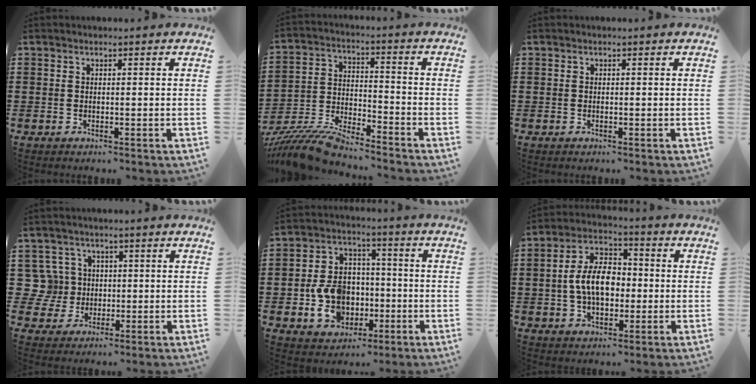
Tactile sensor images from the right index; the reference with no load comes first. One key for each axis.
{"total": 9.8, "fx": -9.3, "fy": 0.9, "fz": 3.0, "tx": -0.075, "ty": 0.009, "tz": -0.185}
{"total": 0.0}
{"total": 6.2, "fx": 0.6, "fy": 5.9, "fz": 1.9, "tx": -0.083, "ty": 0.011, "tz": 0.008}
{"total": 9.9, "fx": -2.2, "fy": 7.8, "fz": 5.6, "tx": -0.136, "ty": 0.018, "tz": -0.041}
{"total": 8.9, "fx": -0.5, "fy": 5.5, "fz": 6.9, "tx": -0.144, "ty": 0.009, "tz": -0.016}